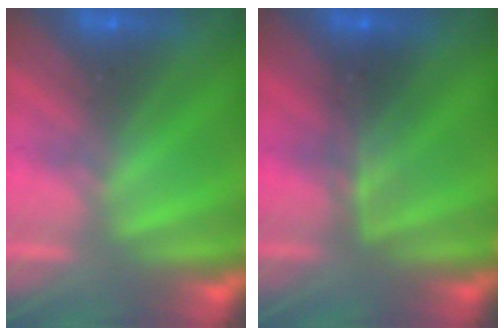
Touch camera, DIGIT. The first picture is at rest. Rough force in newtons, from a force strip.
{"total": 2.4}